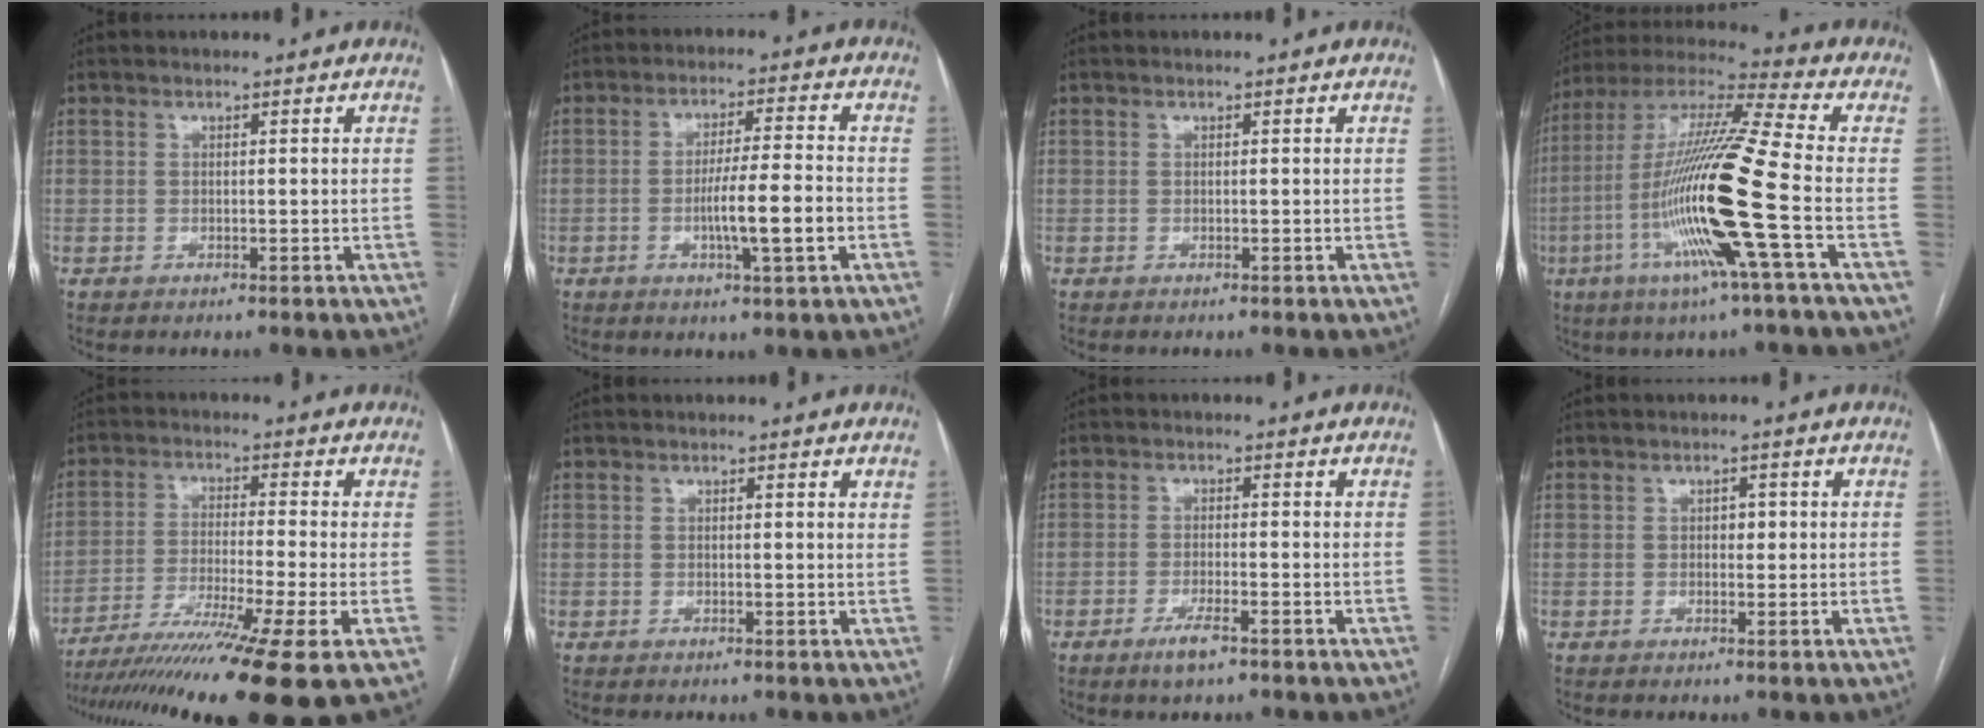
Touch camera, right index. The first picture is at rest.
{"total": 8.1, "force": [-2.2, 0.0, 7.8], "torque": [-0.133, -0.002, -0.036]}
{"total": 0.0}
{"total": 19.7, "force": [-5.4, -0.8, 18.9], "torque": [-0.393, -0.019, -0.115]}
{"total": 17.0, "force": [-12.0, -2.1, 11.9], "torque": [-0.176, -0.045, -0.199]}
{"total": 1.0, "force": [0.7, 0.2, 0.6], "torque": [-0.007, 0.000, 0.002]}
{"total": 3.4, "force": [-2.2, 0.4, 2.6], "torque": [-0.052, -0.005, -0.039]}
{"total": 1.5, "force": [0.2, 1.0, 1.2], "torque": [-0.013, 0.004, 0.001]}